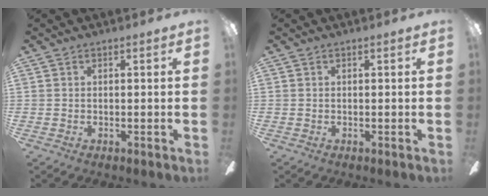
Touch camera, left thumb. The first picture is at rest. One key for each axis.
{"total": 0.0}